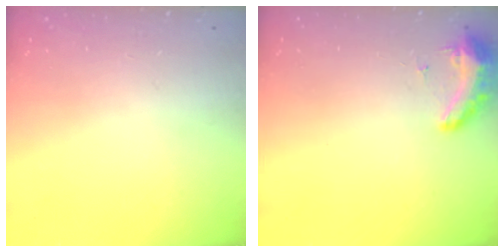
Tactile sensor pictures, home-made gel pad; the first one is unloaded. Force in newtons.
{"total": 8.5, "press": 8.3, "slide": 1.6}